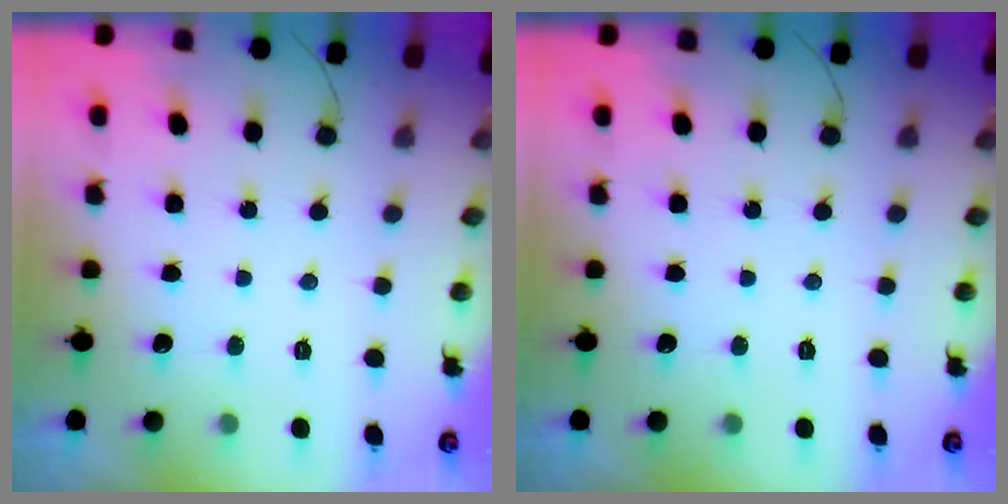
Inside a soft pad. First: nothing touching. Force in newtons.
{"total": 0.0}